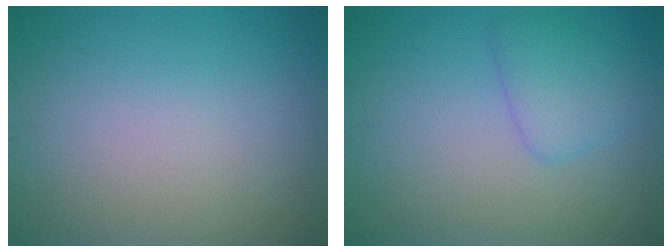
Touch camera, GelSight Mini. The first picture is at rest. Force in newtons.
{"total": 2.6, "press": 2.6, "slide": 0.0}